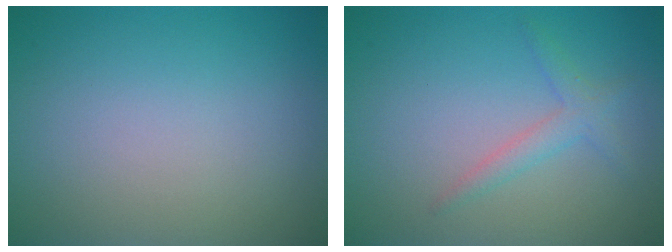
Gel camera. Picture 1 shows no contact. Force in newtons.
{"total": 1.8, "press": 1.8, "slide": 0.1}